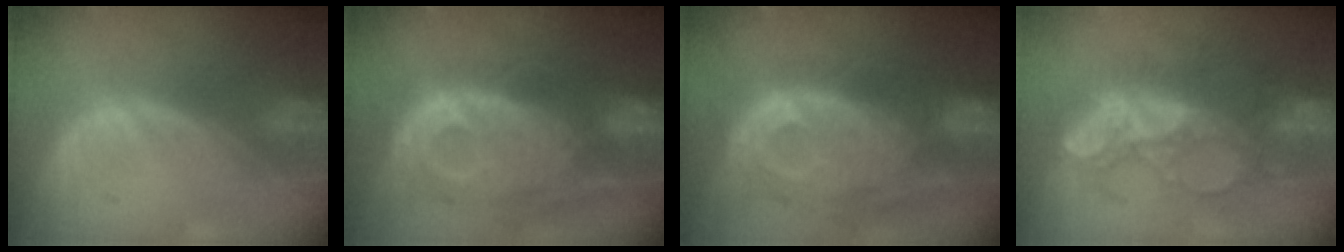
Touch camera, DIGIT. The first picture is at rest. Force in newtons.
{"total": 11.8, "press": 10.6, "slide": 5.2}
{"total": 12.3, "press": 10.9, "slide": 5.7}
{"total": 8.6, "press": 8.3, "slide": 2.1}